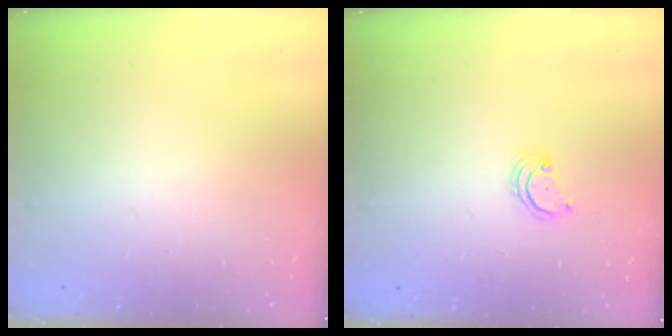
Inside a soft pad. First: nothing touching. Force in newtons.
{"total": 2.3, "press": 2.2, "slide": 0.2}